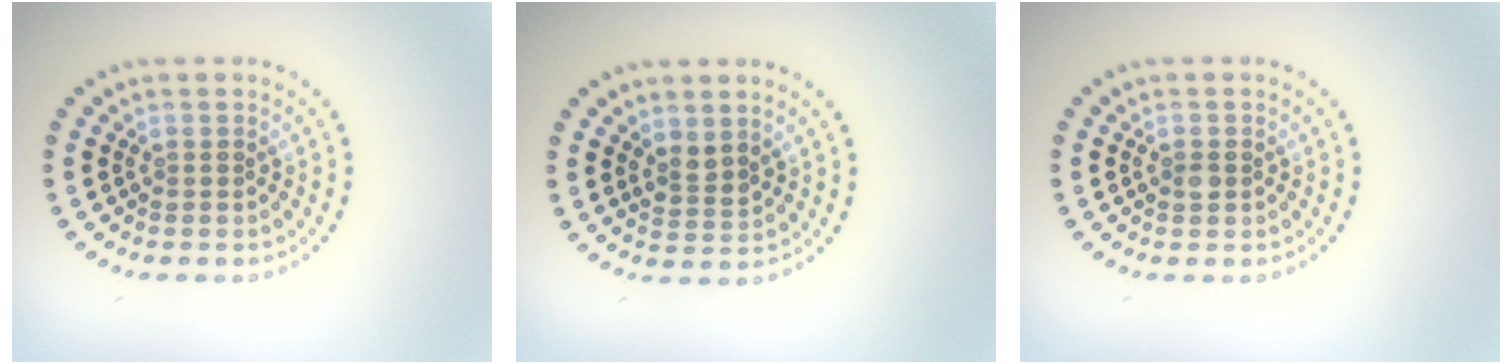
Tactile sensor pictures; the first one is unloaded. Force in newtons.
{"total": 1.6, "press": 1.3, "slide": 1.0}
{"total": 0.9, "press": 0.9, "slide": 0.0}